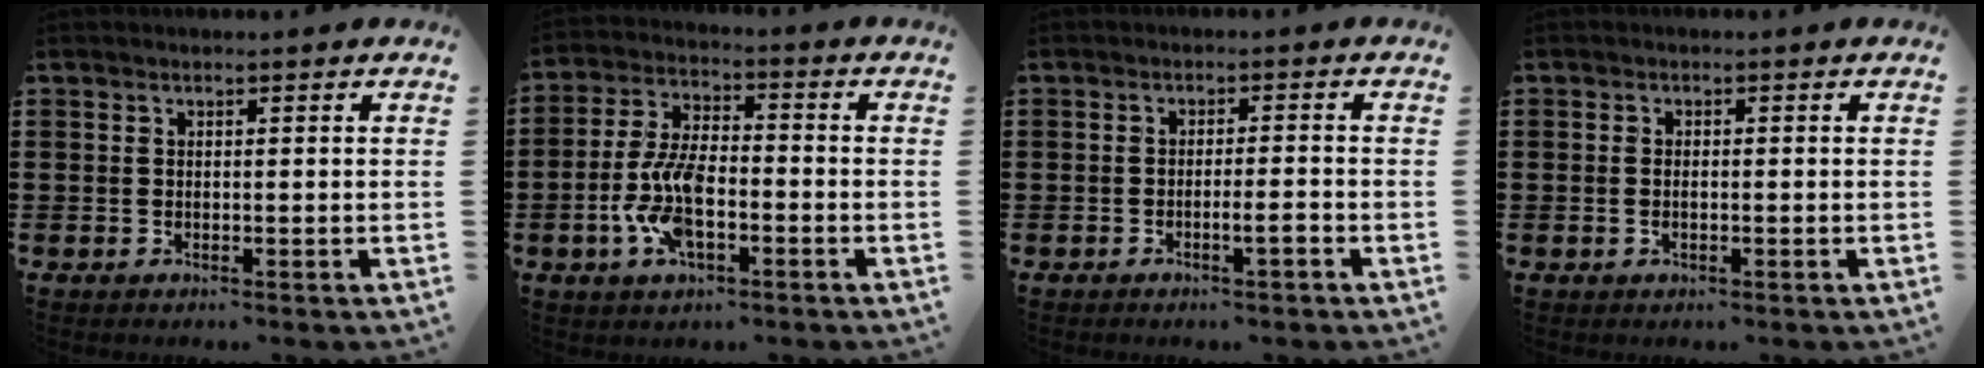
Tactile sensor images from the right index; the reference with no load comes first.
{"total": 9.5, "force": [-2.7, 4.5, 7.9], "torque": [-0.181, 0.000, -0.054]}
{"total": 2.6, "force": [-1.3, 0.2, 2.3], "torque": [-0.039, 0.001, -0.024]}
{"total": 1.2, "force": [-0.2, 0.5, 1.1], "torque": [-0.022, 0.001, -0.004]}